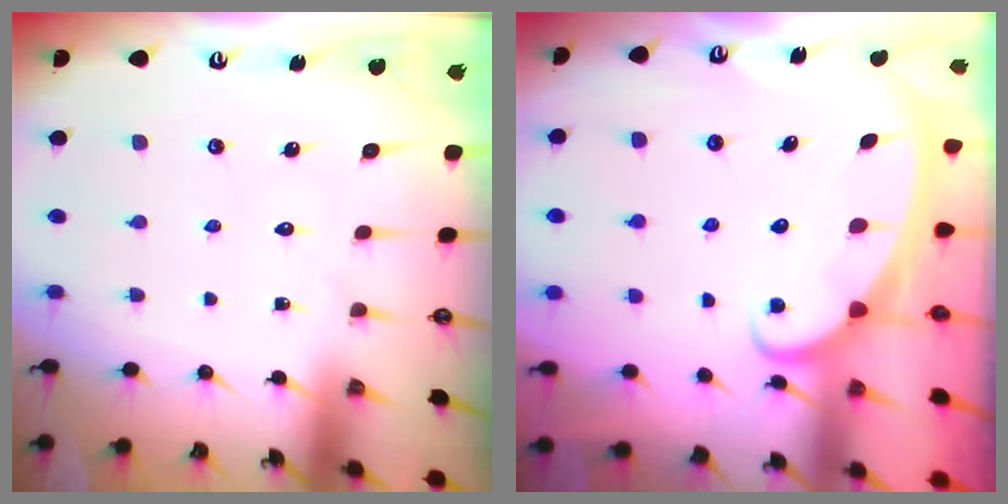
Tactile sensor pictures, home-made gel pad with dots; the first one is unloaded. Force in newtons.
{"total": 2.3, "press": 2.3, "slide": 0.3}